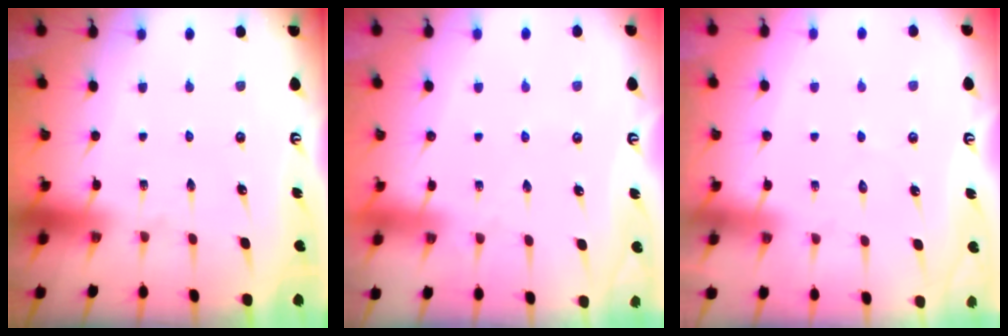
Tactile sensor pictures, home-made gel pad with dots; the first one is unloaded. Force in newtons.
{"total": 2.4, "press": 2.4, "slide": 0.4}
{"total": 3.7, "press": 3.6, "slide": 0.5}